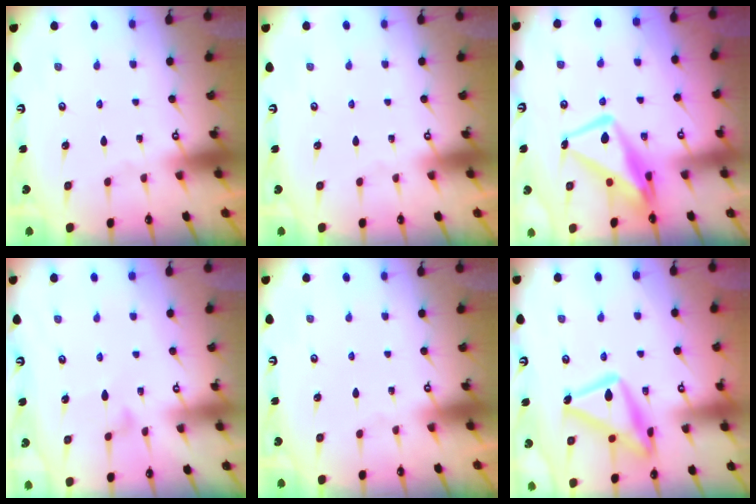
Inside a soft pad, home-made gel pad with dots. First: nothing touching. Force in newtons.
{"total": 0.0}
{"total": 11.7, "press": 11.7, "slide": 1.0}
{"total": 7.8, "press": 7.8, "slide": 0.5}
{"total": 0.0}
{"total": 18.6, "press": 18.5, "slide": 1.4}